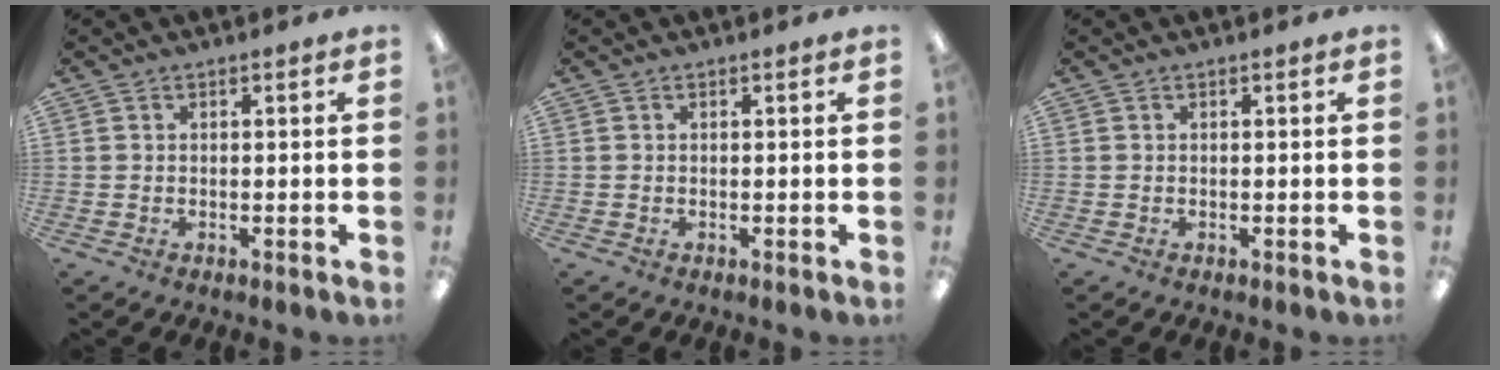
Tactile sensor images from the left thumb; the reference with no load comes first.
{"total": 0.0}
{"total": 0.0}